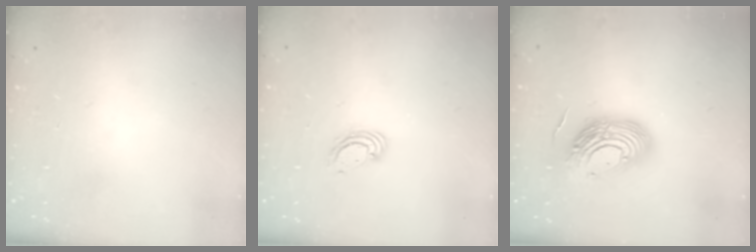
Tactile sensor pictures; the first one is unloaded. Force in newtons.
{"total": 3.8, "press": 3.8, "slide": 0.2}
{"total": 14.6, "press": 14.5, "slide": 1.7}